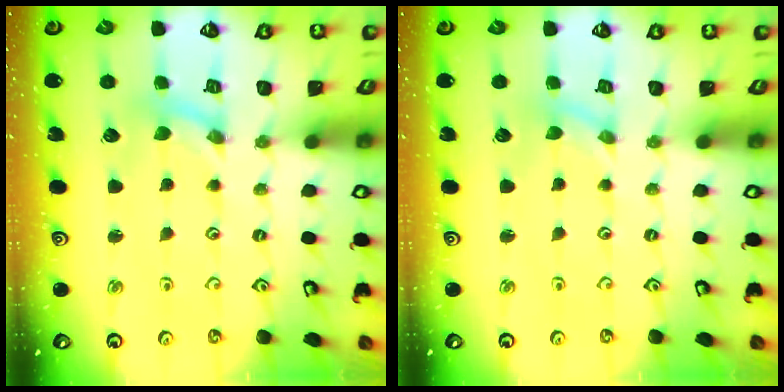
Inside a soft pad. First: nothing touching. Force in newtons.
{"total": 0.0}